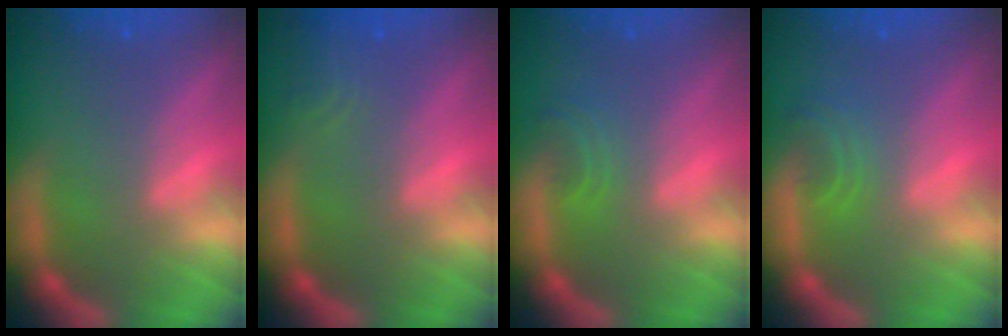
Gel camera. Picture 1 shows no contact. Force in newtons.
{"total": 2.4}
{"total": 1.9}
{"total": 2.4}